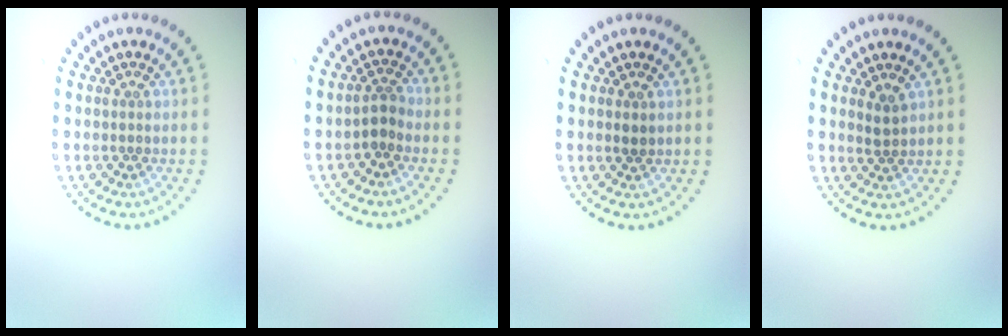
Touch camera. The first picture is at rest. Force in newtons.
{"total": 1.6, "press": 1.3, "slide": 0.9}
{"total": 0.7, "press": 0.7, "slide": 0.2}
{"total": 1.3, "press": 1.0, "slide": 0.8}